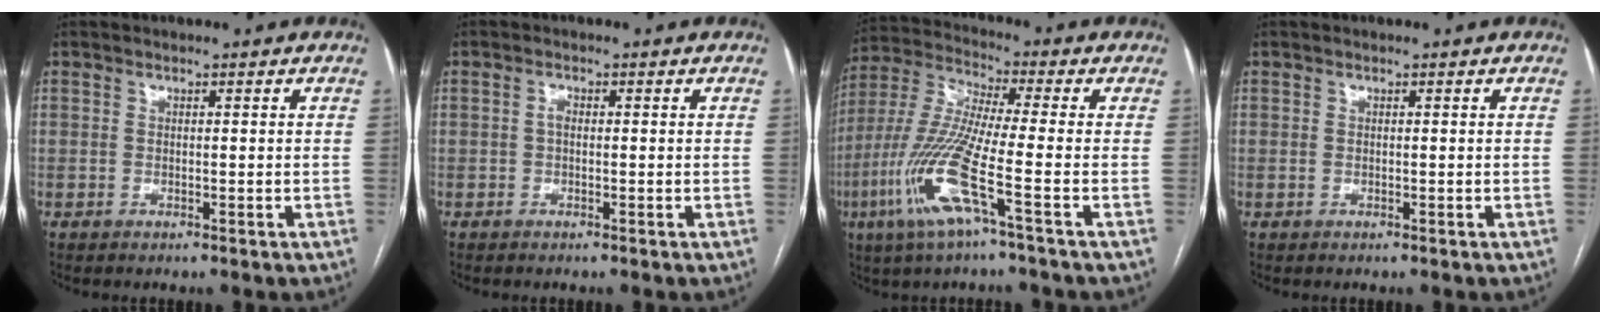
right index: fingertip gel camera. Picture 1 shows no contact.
{"total": 1.1, "force": [-0.1, 0.6, 0.9], "torque": [-0.016, 0.003, -0.004]}
{"total": 13.5, "force": [-5.2, 0.0, 12.4], "torque": [-0.274, -0.015, -0.112]}
{"total": 0.0}